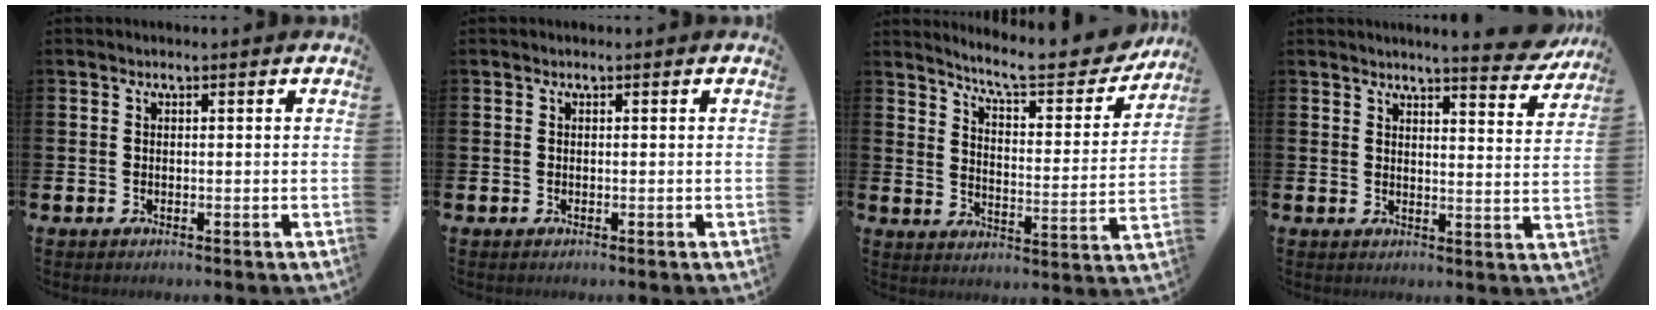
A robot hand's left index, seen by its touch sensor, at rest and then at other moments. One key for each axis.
{"total": 0.0}
{"total": 8.0, "fx": 7.3, "fy": 1.2, "fz": 3.0, "tx": -0.076, "ty": -0.057, "tz": 0.121}
{"total": 4.9, "fx": 4.8, "fy": -0.2, "fz": 1.3, "tx": -0.018, "ty": -0.033, "tz": 0.078}